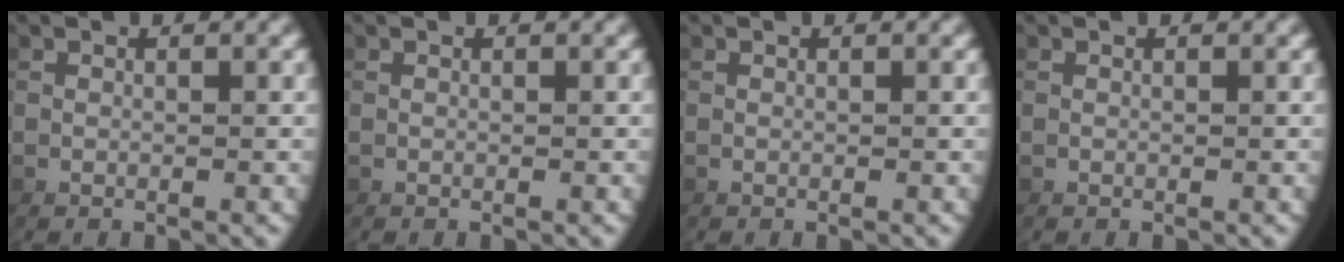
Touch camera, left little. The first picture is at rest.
{"total": 0.0}
{"total": 1.6, "force": [0.2, -1.5, -0.5], "torque": [0.009, -0.005, 0.011]}
{"total": 1.6, "force": [0.2, -1.5, -0.5], "torque": [0.009, -0.006, 0.012]}